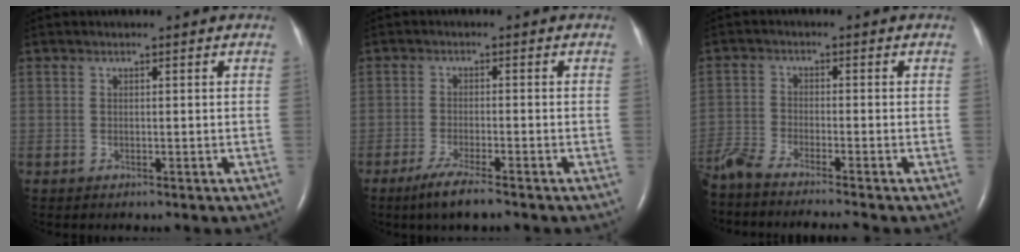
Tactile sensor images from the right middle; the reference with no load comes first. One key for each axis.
{"total": 5.0, "fx": -3.6, "fy": 0.1, "fz": 3.5, "tx": -0.071, "ty": -0.013, "tz": -0.065}
{"total": 9.9, "fx": -9.0, "fy": -0.6, "fz": 4.1, "tx": -0.072, "ty": -0.023, "tz": -0.154}